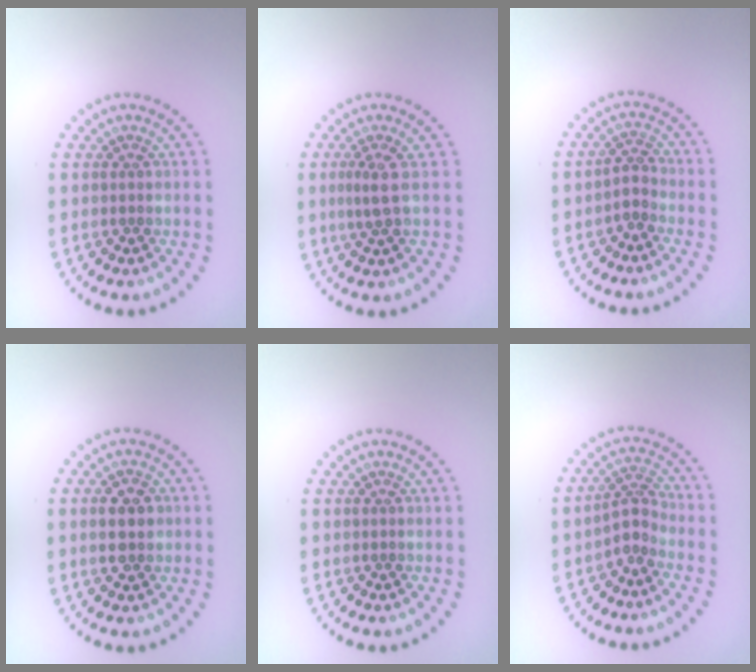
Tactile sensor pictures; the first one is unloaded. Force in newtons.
{"total": 2.0, "press": 1.4, "slide": 1.3}
{"total": 1.8, "press": 1.4, "slide": 1.1}
{"total": 2.9, "press": 2.9, "slide": 0.2}
{"total": 0.0}
{"total": 2.2, "press": 1.5, "slide": 1.6}